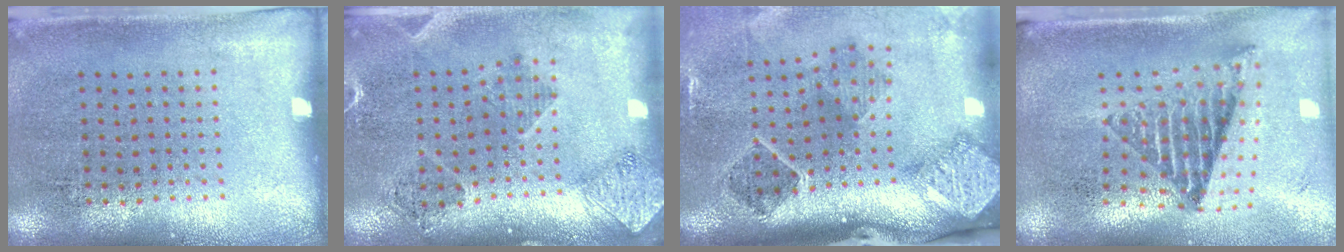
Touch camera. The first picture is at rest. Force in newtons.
{"total": 1.5, "press": 1.4, "slide": 0.5}
{"total": 2.9, "press": 1.8, "slide": 2.3}
{"total": 1.8, "press": 1.4, "slide": 1.1}